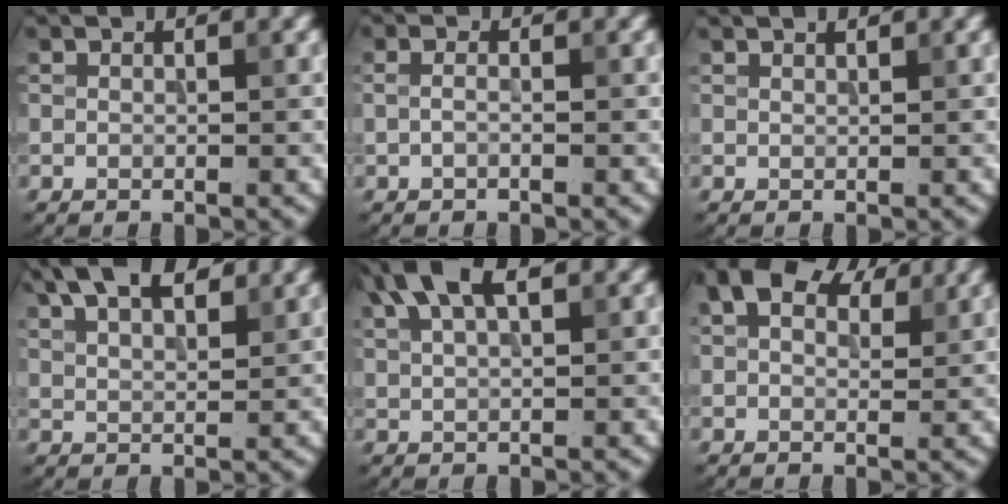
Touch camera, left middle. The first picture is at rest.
{"total": 0.8, "force": [-0.2, 0.2, 0.8], "torque": [-0.019, -0.002, -0.009]}
{"total": 0.8, "force": [0.7, 0.0, 0.2], "torque": [-0.003, -0.003, 0.007]}
{"total": 6.8, "force": [4.5, 2.7, 4.3], "torque": [-0.072, 0.023, 0.061]}
{"total": 6.2, "force": [3.7, 2.2, 4.5], "torque": [-0.082, 0.021, 0.056]}
{"total": 6.6, "force": [3.3, 3.8, 4.3], "torque": [-0.066, 0.011, 0.037]}